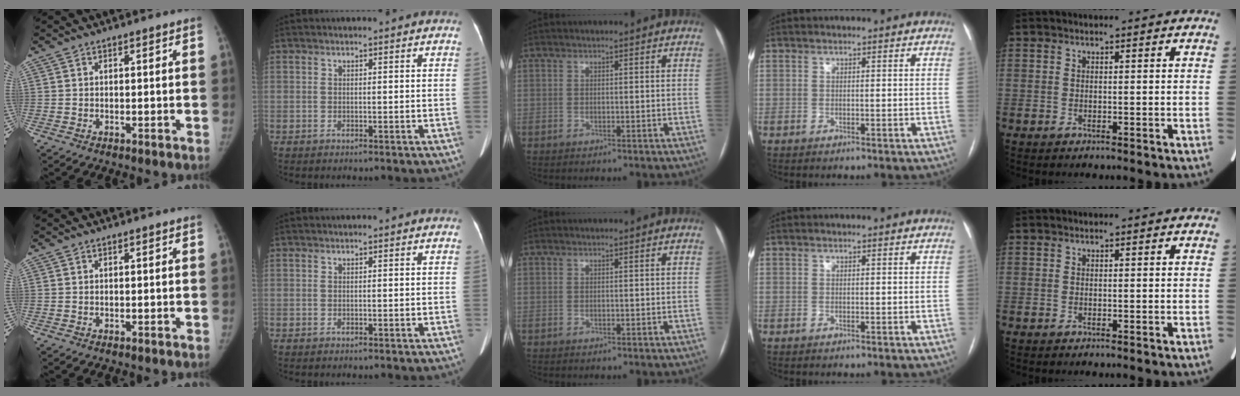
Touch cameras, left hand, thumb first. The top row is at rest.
{}